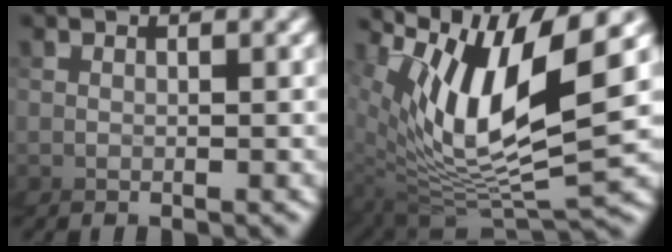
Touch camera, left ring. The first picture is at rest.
{"total": 8.3, "force": [3.0, 3.9, 6.6], "torque": [-0.148, 0.026, 0.035]}